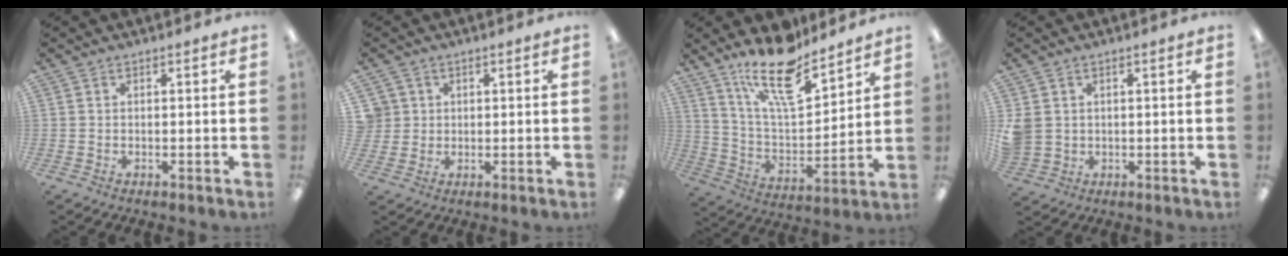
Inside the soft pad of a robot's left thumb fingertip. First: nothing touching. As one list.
[{"total": 3.8, "force": [1.2, 3.6, 0.0], "torque": [-0.007, 0.006, 0.021]}, {"total": 17.5, "force": [13.4, 5.7, 9.7], "torque": [-0.170, -0.083, 0.229]}, {"total": 4.0, "force": [1.0, 3.7, 1.3], "torque": [-0.029, 0.003, 0.020]}]